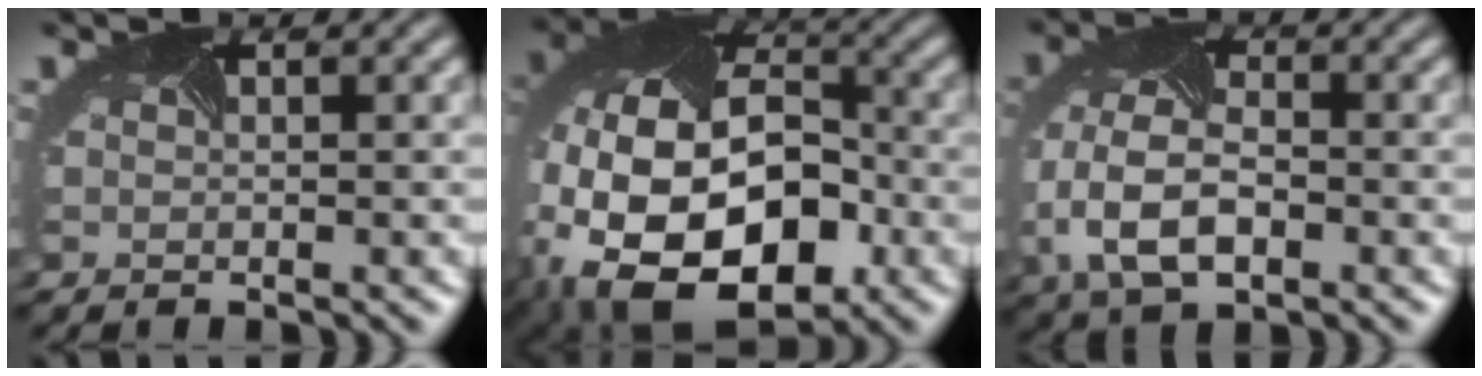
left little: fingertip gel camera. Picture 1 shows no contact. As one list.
[{"total": 17.1, "force": [-6.2, 11.3, 11.2], "torque": [-0.229, -0.035, -0.100]}, {"total": 7.3, "force": [-2.1, 4.4, 5.4], "torque": [-0.128, -0.007, -0.046]}]